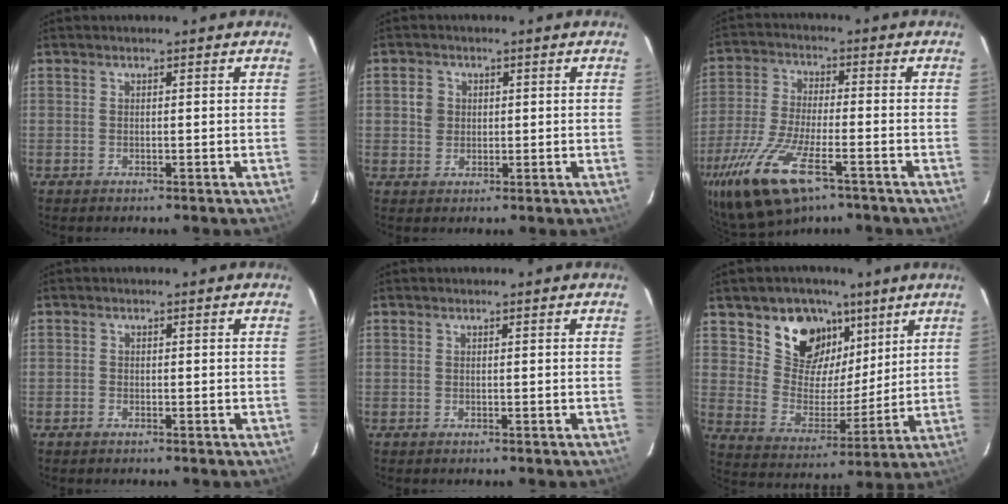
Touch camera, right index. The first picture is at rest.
{"total": 3.3, "force": [0.5, 3.1, 0.9], "torque": [-0.010, 0.014, 0.010]}
{"total": 18.6, "force": [-10.6, 6.9, 13.7], "torque": [-0.295, -0.053, -0.195]}
{"total": 0.6, "force": [-0.5, 0.3, 0.1], "torque": [-0.003, 0.002, -0.011]}
{"total": 0.0}
{"total": 14.0, "force": [8.4, 10.1, 4.9], "torque": [-0.095, 0.000, 0.153]}